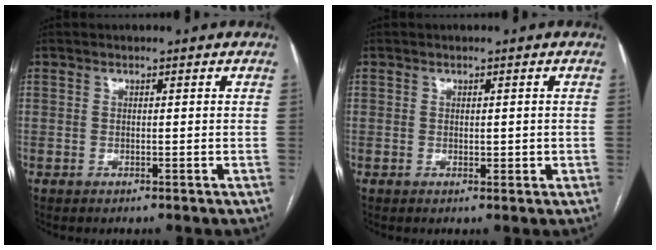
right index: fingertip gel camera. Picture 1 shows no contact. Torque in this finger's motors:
{"motor_torque": [0.12, 0.31, 0.11, 0.04]}